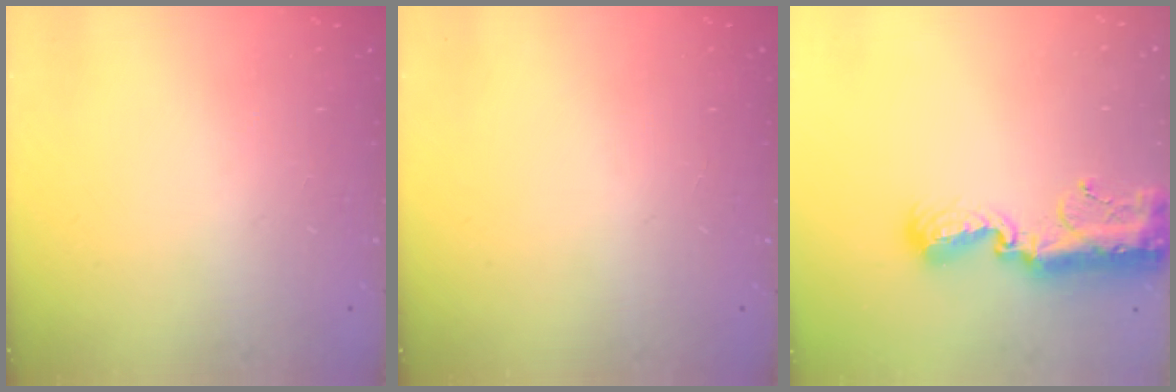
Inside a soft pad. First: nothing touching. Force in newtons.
{"total": 0.0}
{"total": 12.1, "press": 12.0, "slide": 0.9}